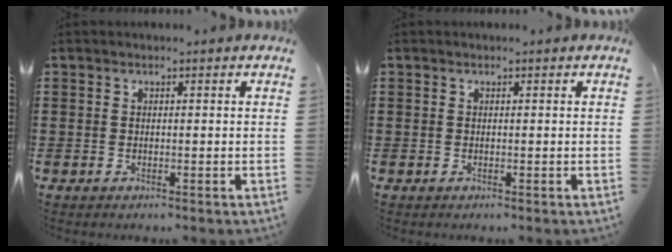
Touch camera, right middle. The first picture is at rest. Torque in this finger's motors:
{"motor_torque": [0.01, -0.01, 0.00, -0.01]}